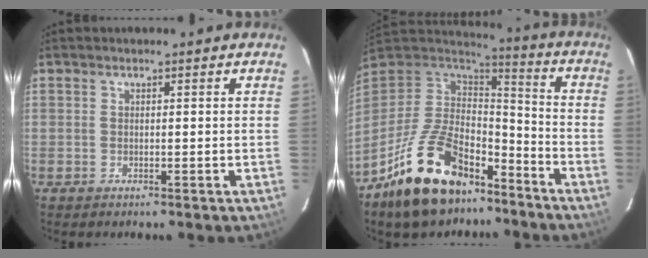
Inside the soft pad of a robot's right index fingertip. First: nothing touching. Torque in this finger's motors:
{"motor_torque": [0.96, -0.93, 0.83, 0.16]}